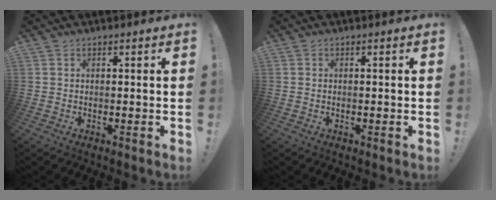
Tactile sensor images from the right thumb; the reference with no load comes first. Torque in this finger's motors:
{"motor_torque": [0.02, -0.08, 0.01, -0.14, 0.00]}